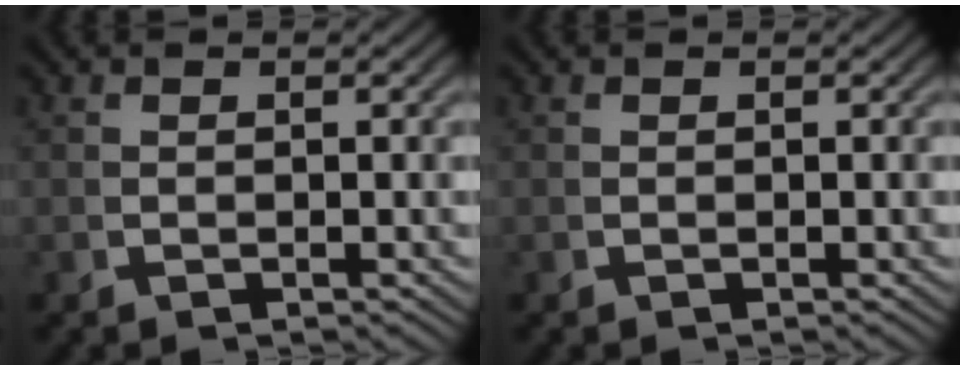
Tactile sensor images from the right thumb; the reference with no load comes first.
{"total": 0.0}